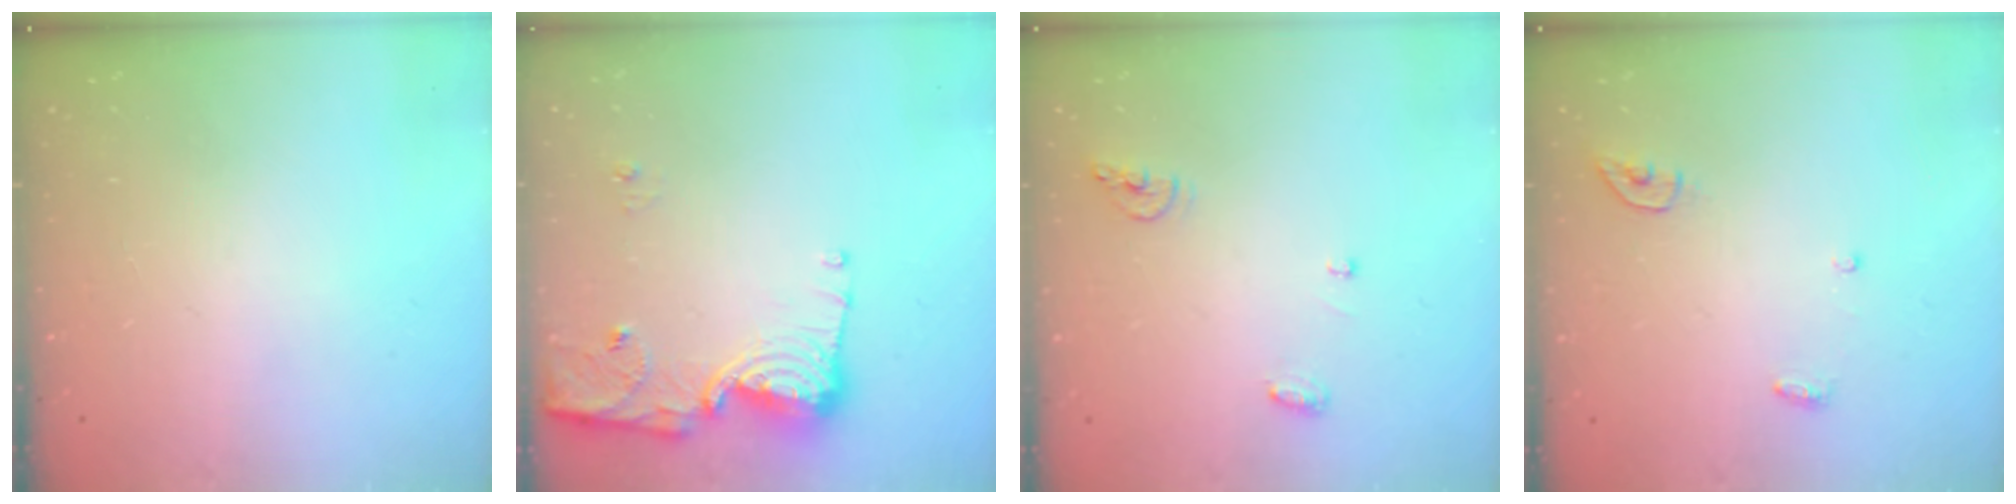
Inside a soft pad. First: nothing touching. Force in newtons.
{"total": 11.7, "press": 11.6, "slide": 1.1}
{"total": 6.0, "press": 6.0, "slide": 0.2}
{"total": 3.8, "press": 3.7, "slide": 0.3}